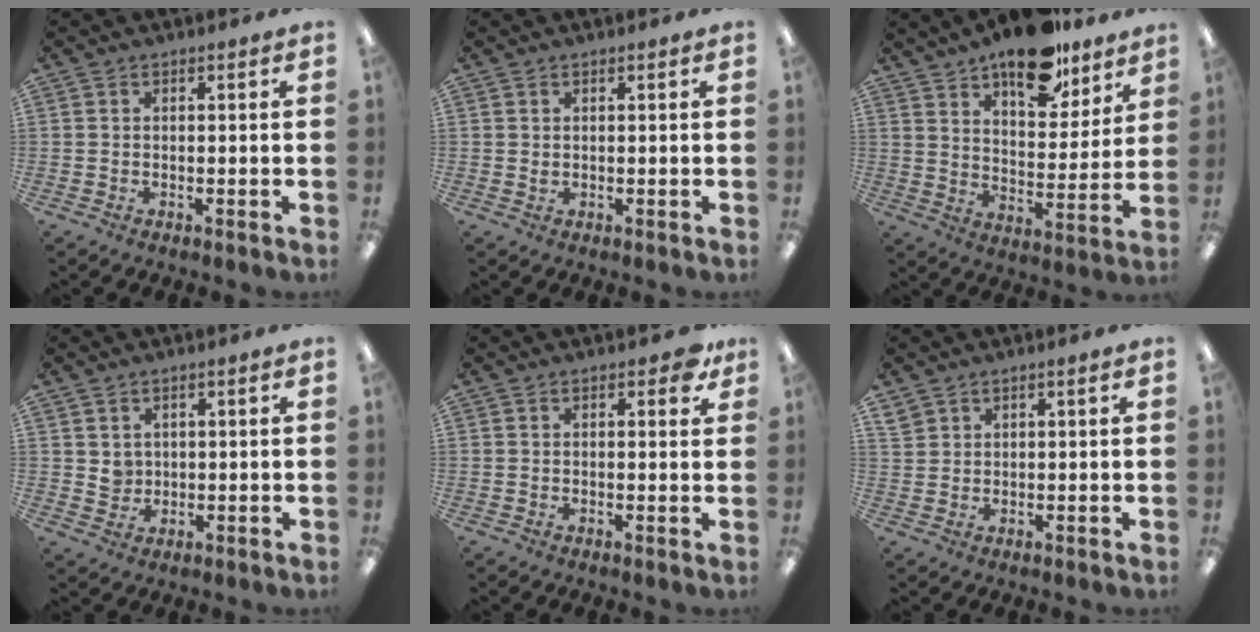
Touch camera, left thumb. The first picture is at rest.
{"total": 0.7, "force": [0.4, 0.4, 0.5], "torque": [-0.012, 0.001, 0.007]}
{"total": 16.3, "force": [12.4, 6.8, 8.0], "torque": [-0.106, -0.078, 0.213]}
{"total": 2.9, "force": [1.6, 2.4, 0.3], "torque": [-0.004, -0.004, 0.029]}
{"total": 3.7, "force": [2.2, 1.6, 2.6], "torque": [-0.032, -0.003, 0.034]}
{"total": 2.9, "force": [2.1, 1.6, 1.3], "torque": [-0.029, 0.000, 0.040]}